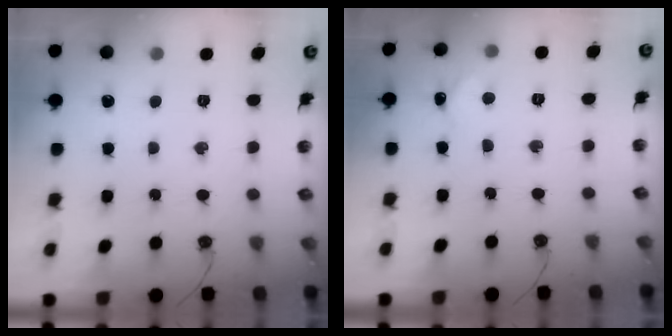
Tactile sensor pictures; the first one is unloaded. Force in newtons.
{"total": 2.0, "press": 2.0, "slide": 0.3}